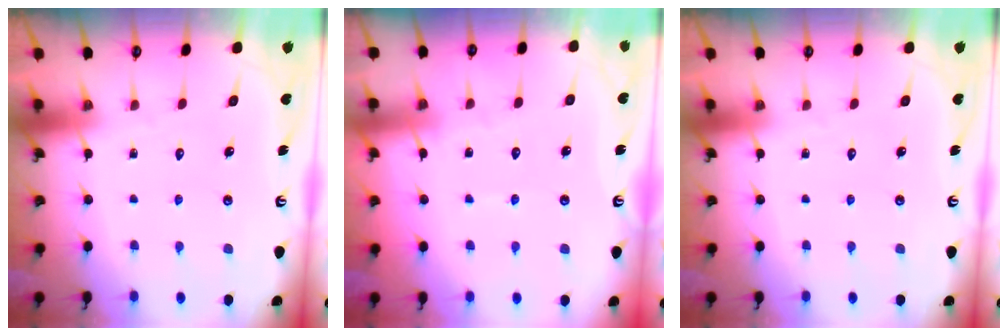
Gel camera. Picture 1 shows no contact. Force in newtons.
{"total": 4.4, "press": 4.4, "slide": 0.6}
{"total": 0.0}